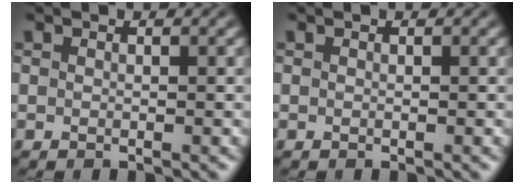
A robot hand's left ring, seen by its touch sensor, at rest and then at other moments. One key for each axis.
{"total": 0.0}